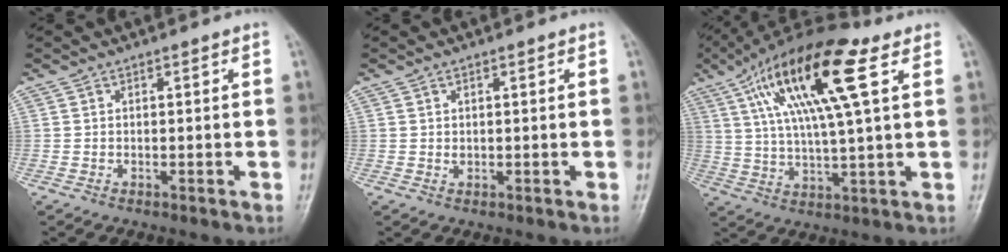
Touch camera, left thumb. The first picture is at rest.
{"total": 0.9, "force": [0.3, 0.6, 0.6], "torque": [-0.008, -0.002, 0.008]}
{"total": 19.5, "force": [7.8, 4.7, 17.2], "torque": [-0.313, 0.001, 0.131]}